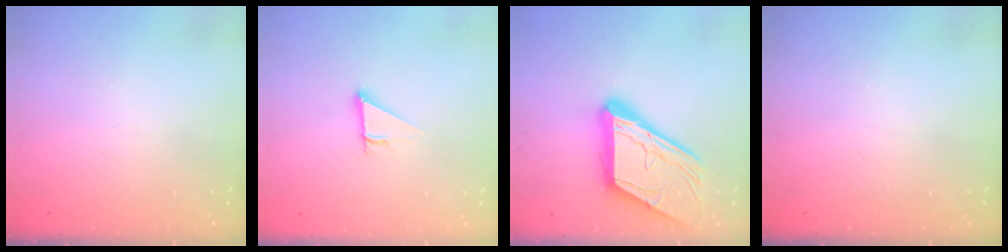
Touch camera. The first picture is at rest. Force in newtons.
{"total": 2.5, "press": 2.5, "slide": 0.2}
{"total": 18.5, "press": 18.4, "slide": 1.9}
{"total": 0.0}